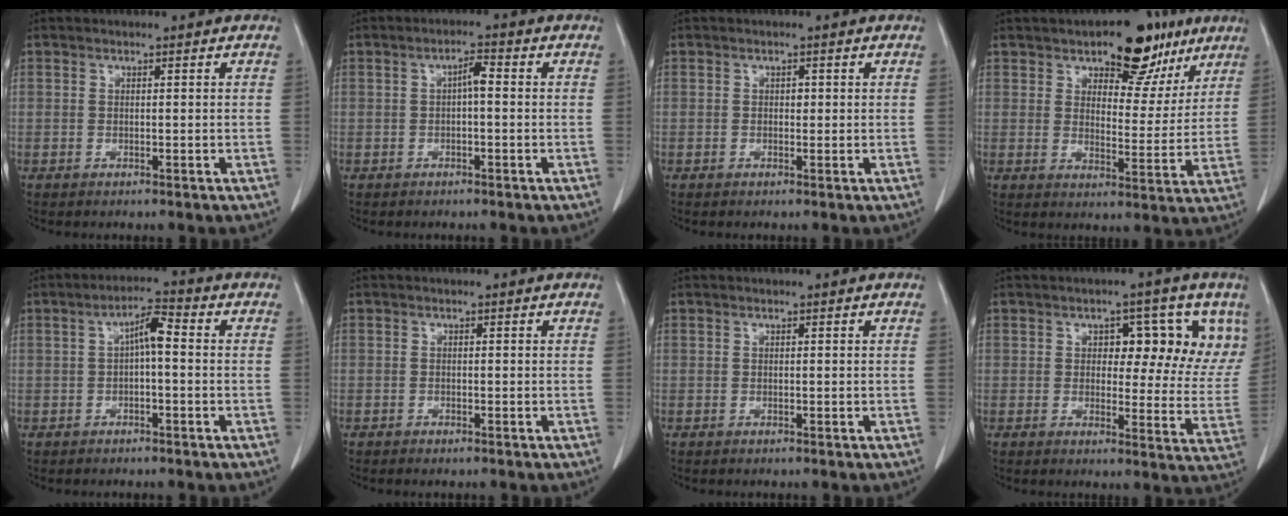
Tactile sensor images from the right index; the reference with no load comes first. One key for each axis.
{"total": 2.4, "fx": 0.0, "fy": 0.6, "fz": 2.3, "tx": -0.039, "ty": 0.008, "tz": -0.001}
{"total": 0.8, "fx": 0.1, "fy": 0.5, "fz": 0.5, "tx": -0.007, "ty": 0.002, "tz": 0.000}
{"total": 11.4, "fx": 7.5, "fy": 5.5, "fz": 6.6, "tx": -0.073, "ty": 0.005, "tz": 0.109}
{"total": 4.3, "fx": 0.1, "fy": 1.0, "fz": 4.2, "tx": -0.072, "ty": 0.017, "tz": -0.001}
{"total": 0.9, "fx": -0.7, "fy": 0.3, "fz": 0.5, "tx": -0.011, "ty": -0.002, "tz": -0.007}
{"total": 0.0}
{"total": 10.8, "fx": 4.4, "fy": 5.5, "fz": 8.2, "tx": -0.082, "ty": 0.012, "tz": 0.053}